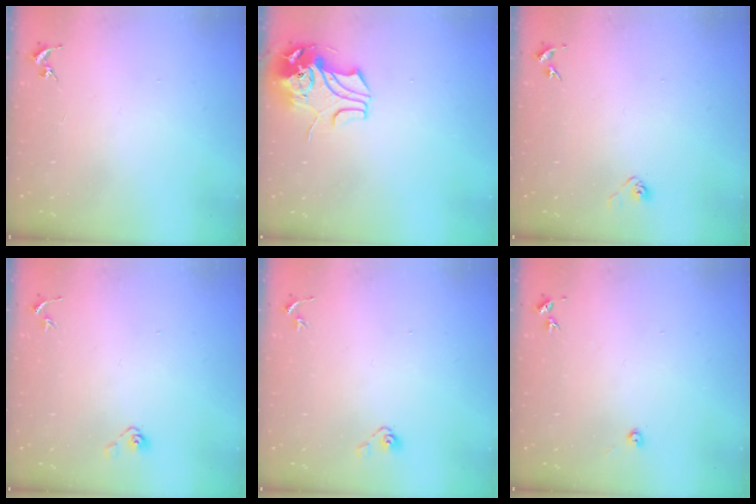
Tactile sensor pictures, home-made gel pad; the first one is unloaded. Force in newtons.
{"total": 9.6, "press": 9.5, "slide": 1.4}
{"total": 2.9, "press": 2.8, "slide": 0.8}
{"total": 4.0, "press": 3.6, "slide": 1.8}
{"total": 4.0, "press": 3.6, "slide": 1.8}
{"total": 2.2, "press": 2.2, "slide": 0.3}